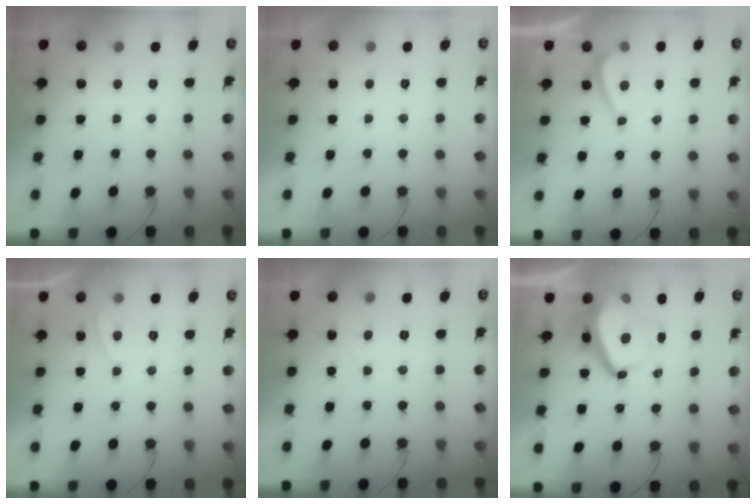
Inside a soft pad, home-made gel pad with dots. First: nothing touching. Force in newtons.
{"total": 2.2, "press": 2.2, "slide": 0.3}
{"total": 1.0, "press": 0.9, "slide": 0.5}
{"total": 1.2, "press": 1.1, "slide": 0.5}
{"total": 3.4, "press": 3.3, "slide": 0.6}
{"total": 8.4, "press": 8.4, "slide": 0.6}